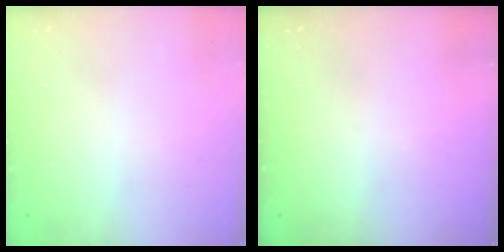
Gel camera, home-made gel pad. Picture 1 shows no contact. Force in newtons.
{"total": 0.0}